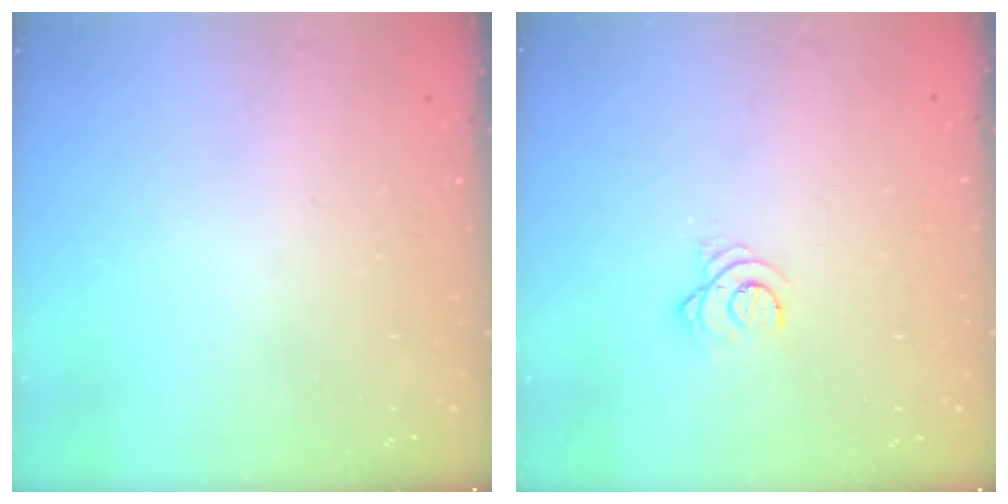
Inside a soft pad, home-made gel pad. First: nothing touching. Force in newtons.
{"total": 3.1, "press": 3.1, "slide": 0.3}